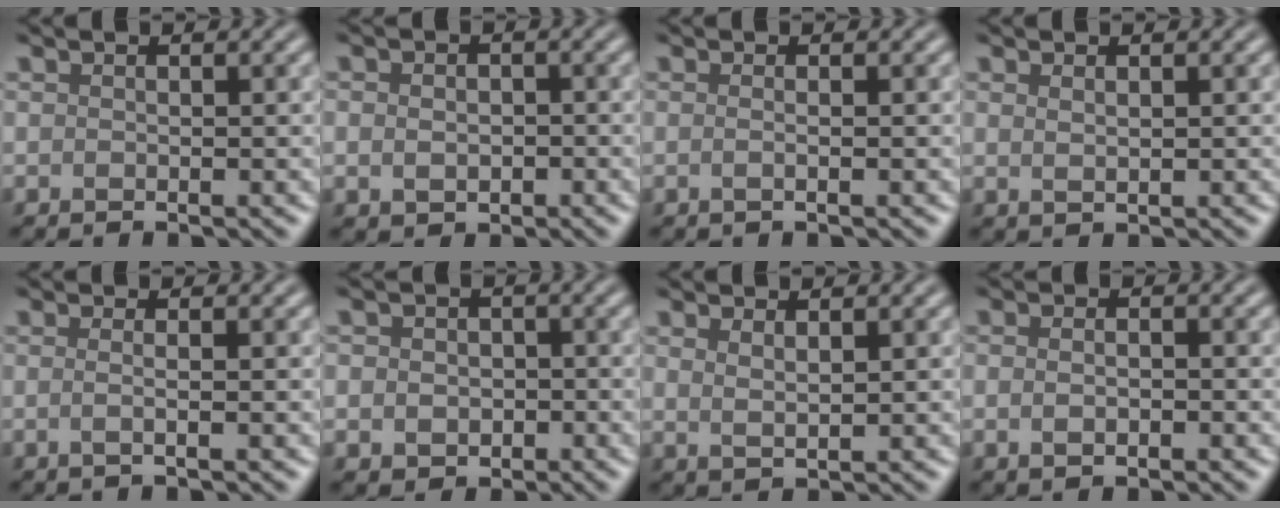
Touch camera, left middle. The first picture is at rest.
{"total": 2.2, "force": [-0.3, 1.8, 1.4], "torque": [-0.014, -0.006, -0.005]}
{"total": 1.1, "force": [0.0, 0.5, 1.0], "torque": [-0.012, -0.008, -0.011]}
{"total": 0.8, "force": [0.4, 0.3, 0.6], "torque": [-0.014, -0.002, 0.011]}
{"total": 1.8, "force": [0.0, 0.8, 1.6], "torque": [-0.014, -0.006, -0.019]}
{"total": 3.3, "force": [-0.4, 2.9, 1.5], "torque": [-0.003, -0.003, -0.018]}
{"total": 1.4, "force": [0.8, 0.4, 1.1], "torque": [-0.021, -0.005, 0.018]}
{"total": 2.5, "force": [-0.2, 1.5, 2.0], "torque": [-0.019, 0.004, -0.012]}